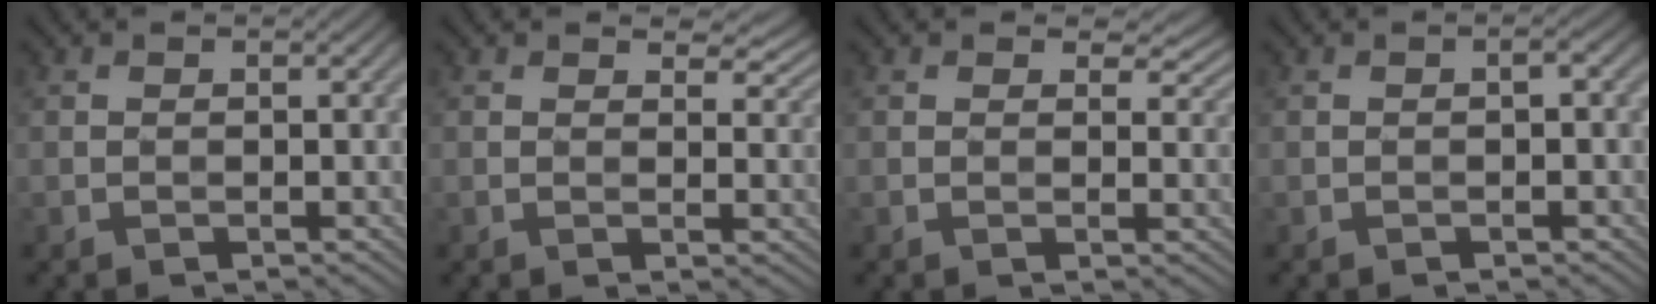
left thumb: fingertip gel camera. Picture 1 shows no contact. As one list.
[{"total": 4.3, "force": [2.9, 1.9, 2.6], "torque": [-0.034, -0.003, 0.047]}, {"total": 3.9, "force": [2.3, 2.1, 2.4], "torque": [-0.034, -0.005, 0.034]}, {"total": 1.0, "force": [-0.4, 0.2, 0.9], "torque": [-0.016, 0.005, -0.005]}]